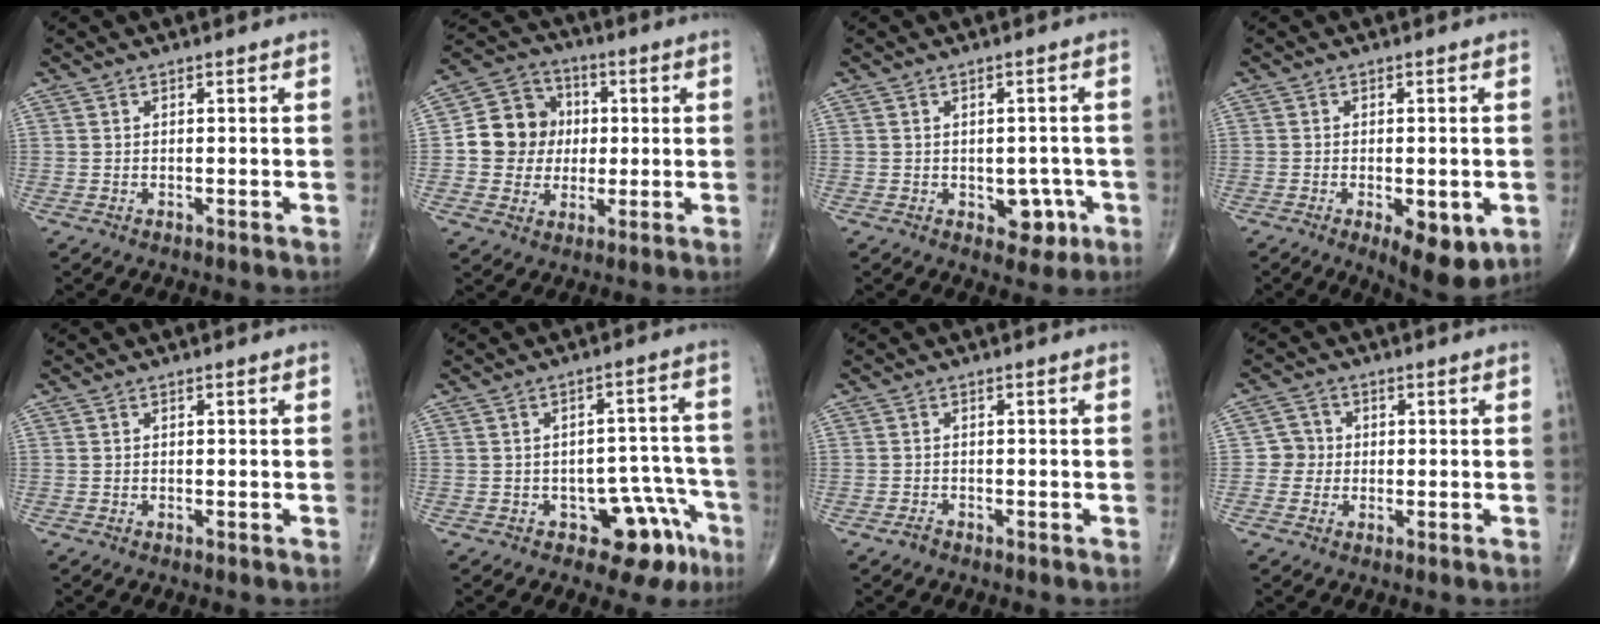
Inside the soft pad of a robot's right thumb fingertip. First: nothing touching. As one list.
[{"total": 11.9, "force": [0.4, 10.9, 4.8], "torque": [-0.048, 0.021, 0.003]}, {"total": 5.1, "force": [-1.6, 3.5, 3.4], "torque": [-0.012, 0.007, -0.015]}, {"total": 8.9, "force": [-3.0, 3.6, 7.6], "torque": [-0.098, -0.012, -0.036]}, {"total": 0.0}, {"total": 9.5, "force": [-5.2, 5.6, 5.6], "torque": [-0.022, 0.049, -0.061]}, {"total": 1.2, "force": [-1.0, 0.7, 0.3], "torque": [-0.010, 0.003, -0.020]}, {"total": 3.6, "force": [-0.3, 3.6, 0.6], "torque": [0.016, 0.009, -0.013]}]